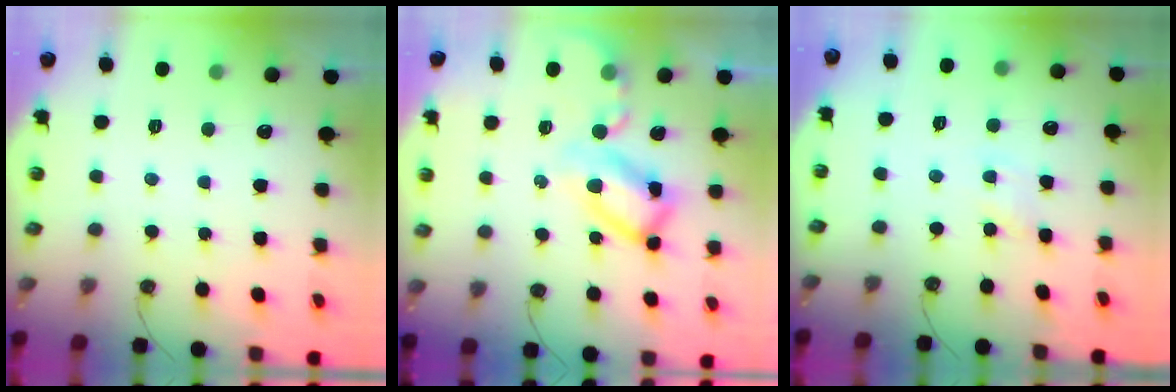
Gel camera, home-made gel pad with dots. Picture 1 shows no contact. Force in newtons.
{"total": 14.5, "press": 14.5, "slide": 1.3}
{"total": 1.8, "press": 1.7, "slide": 0.3}